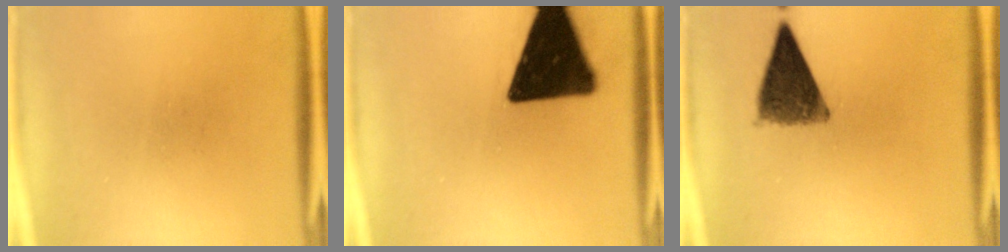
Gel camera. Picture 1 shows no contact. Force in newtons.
{"total": 20.1}
{"total": 9.1}